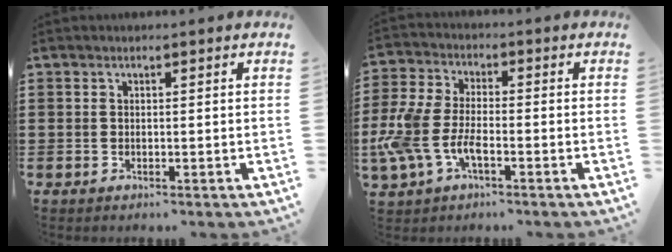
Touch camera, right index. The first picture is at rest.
{"total": 7.3, "force": [-3.3, 3.5, 5.5], "torque": [-0.159, -0.012, -0.074]}